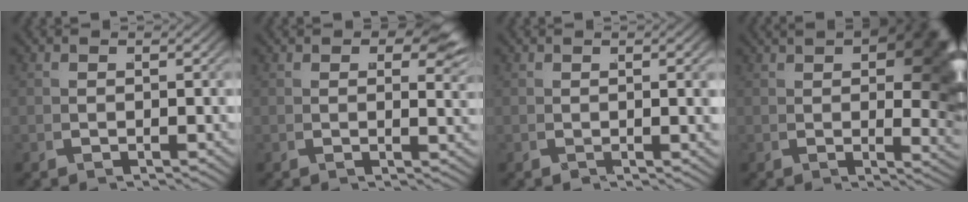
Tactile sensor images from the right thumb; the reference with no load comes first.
{"total": 4.2, "force": [1.9, 2.1, 3.2], "torque": [-0.041, -0.004, 0.027]}
{"total": 1.7, "force": [0.4, 0.4, 1.6], "torque": [-0.032, 0.003, 0.007]}
{"total": 13.7, "force": [2.7, 6.3, 11.9], "torque": [-0.120, -0.008, 0.042]}